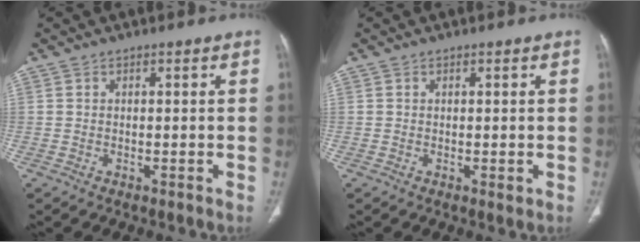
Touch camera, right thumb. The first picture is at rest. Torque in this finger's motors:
{"motor_torque": [-0.07, 0.33, -0.29, 0.09, -0.01]}